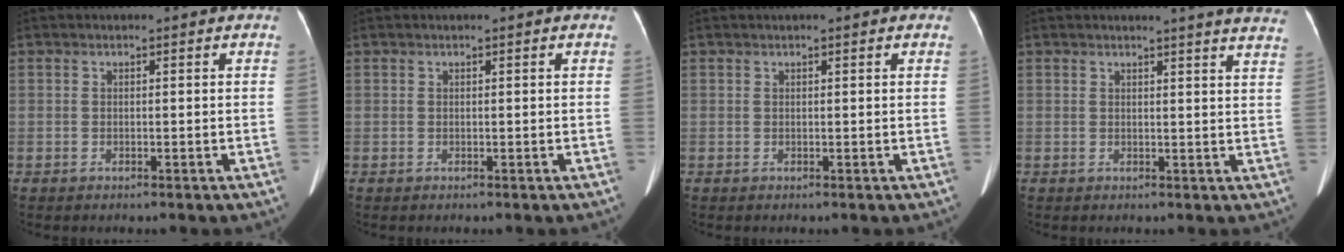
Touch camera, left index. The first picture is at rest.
{"total": 0.0}
{"total": 0.8, "force": [0.5, 0.2, 0.7], "torque": [-0.011, 0.005, 0.003]}
{"total": 10.4, "force": [9.6, -0.2, 4.2], "torque": [-0.041, -0.041, 0.081]}